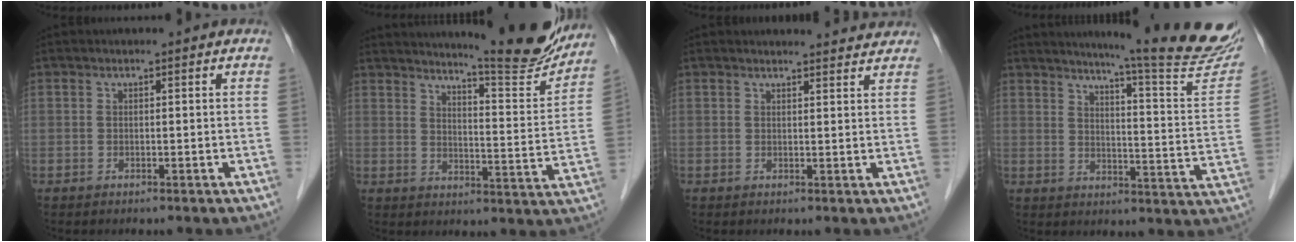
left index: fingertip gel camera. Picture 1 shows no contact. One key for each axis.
{"total": 17.3, "fx": 15.9, "fy": 0.5, "fz": 6.7, "tx": -0.096, "ty": -0.059, "tz": 0.202}
{"total": 5.7, "fx": 5.6, "fy": 0.6, "fz": 0.7, "tx": -0.007, "ty": 0.004, "tz": 0.052}
{"total": 21.9, "fx": 19.3, "fy": -0.3, "fz": 10.3, "tx": -0.137, "ty": -0.084, "tz": 0.229}